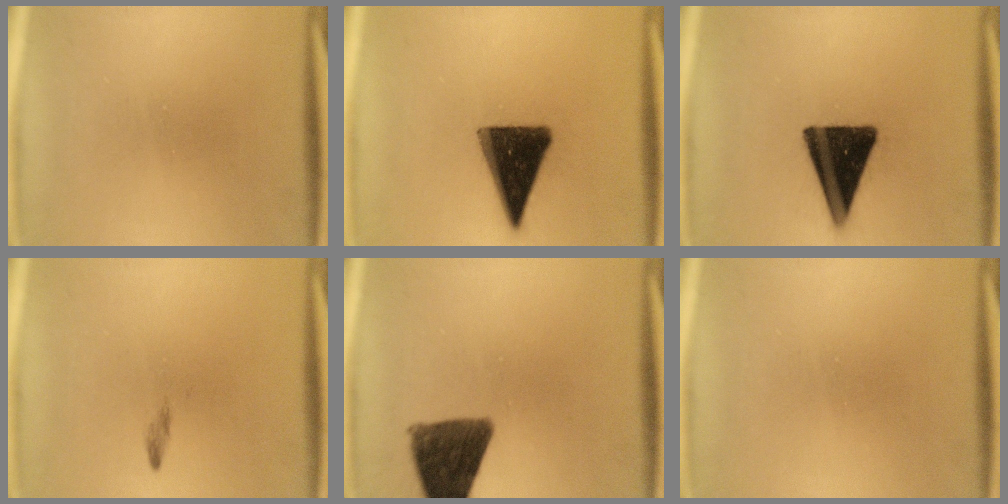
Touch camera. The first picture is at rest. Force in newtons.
{"total": 14.2}
{"total": 15.8}
{"total": 0.7}
{"total": 11.4}
{"total": 0.0}